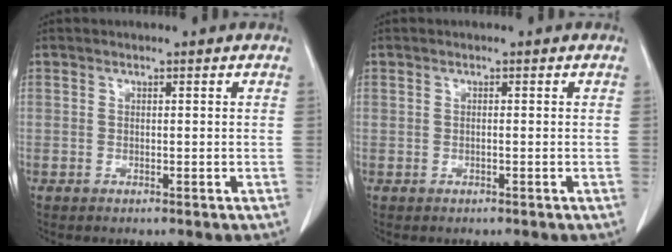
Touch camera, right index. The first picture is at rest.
{"total": 0.0}